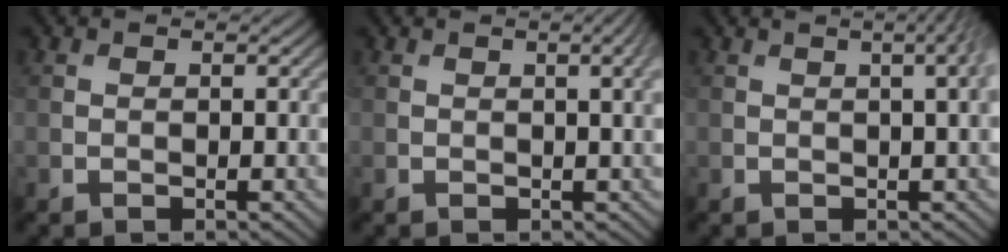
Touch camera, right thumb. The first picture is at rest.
{"total": 2.8, "force": [0.8, 0.5, 2.6], "torque": [-0.032, 0.008, 0.010]}
{"total": 4.1, "force": [1.1, 1.0, 3.8], "torque": [-0.047, 0.019, 0.004]}